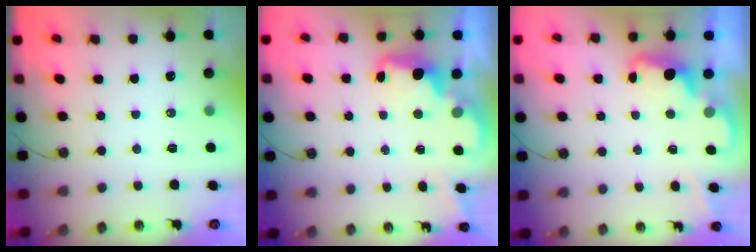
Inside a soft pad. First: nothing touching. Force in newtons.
{"total": 2.6, "press": 2.6, "slide": 0.5}
{"total": 2.4, "press": 2.3, "slide": 0.6}